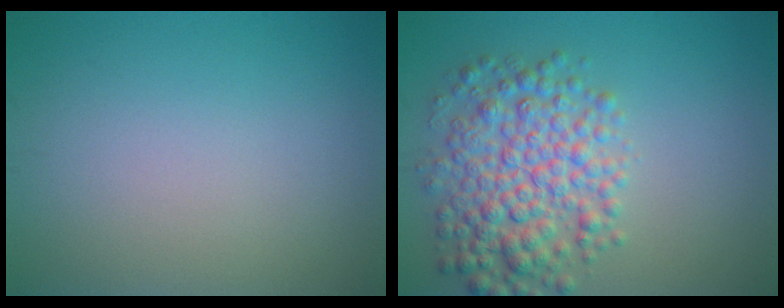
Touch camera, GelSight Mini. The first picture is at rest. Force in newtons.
{"total": 6.3, "press": 6.3, "slide": 0.1}